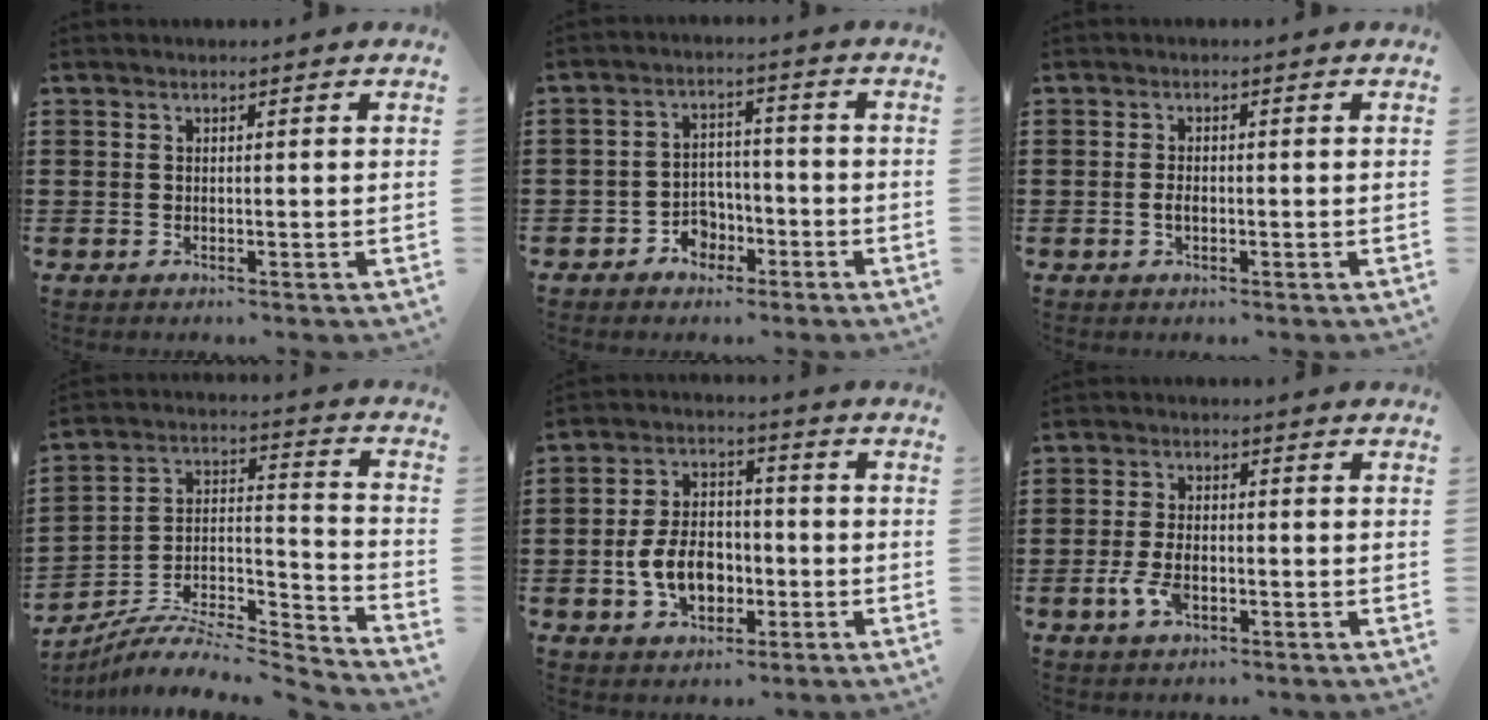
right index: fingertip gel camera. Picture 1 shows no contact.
{"total": 4.0, "force": [-2.3, 3.0, 1.1], "torque": [-0.030, 0.007, -0.046]}
{"total": 1.8, "force": [-0.4, 0.9, 1.5], "torque": [-0.028, 0.001, -0.008]}
{"total": 6.5, "force": [-5.6, 2.2, 2.4], "torque": [-0.046, -0.001, -0.113]}
{"total": 8.3, "force": [-2.1, 5.6, 5.7], "torque": [-0.115, 0.001, -0.045]}
{"total": 4.4, "force": [-1.7, 2.2, 3.5], "torque": [-0.081, -0.005, -0.033]}